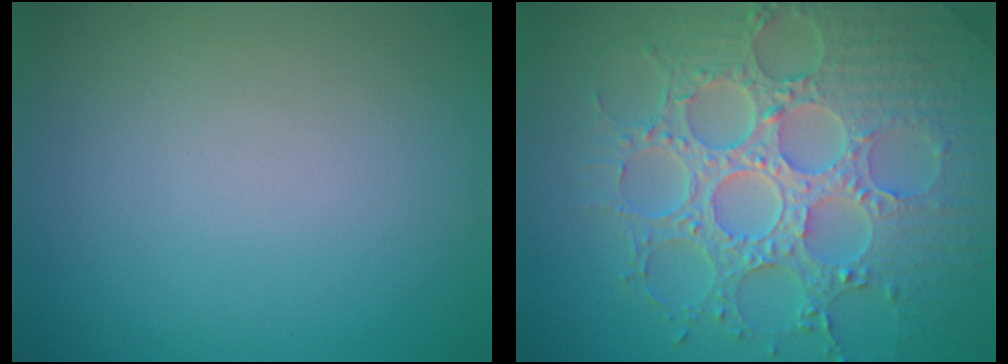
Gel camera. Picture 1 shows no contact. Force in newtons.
{"total": 8.6, "press": 6.5, "slide": 5.7}